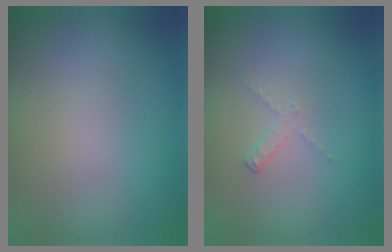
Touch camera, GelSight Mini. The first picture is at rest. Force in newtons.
{"total": 1.1, "press": 1.1, "slide": 0.2}